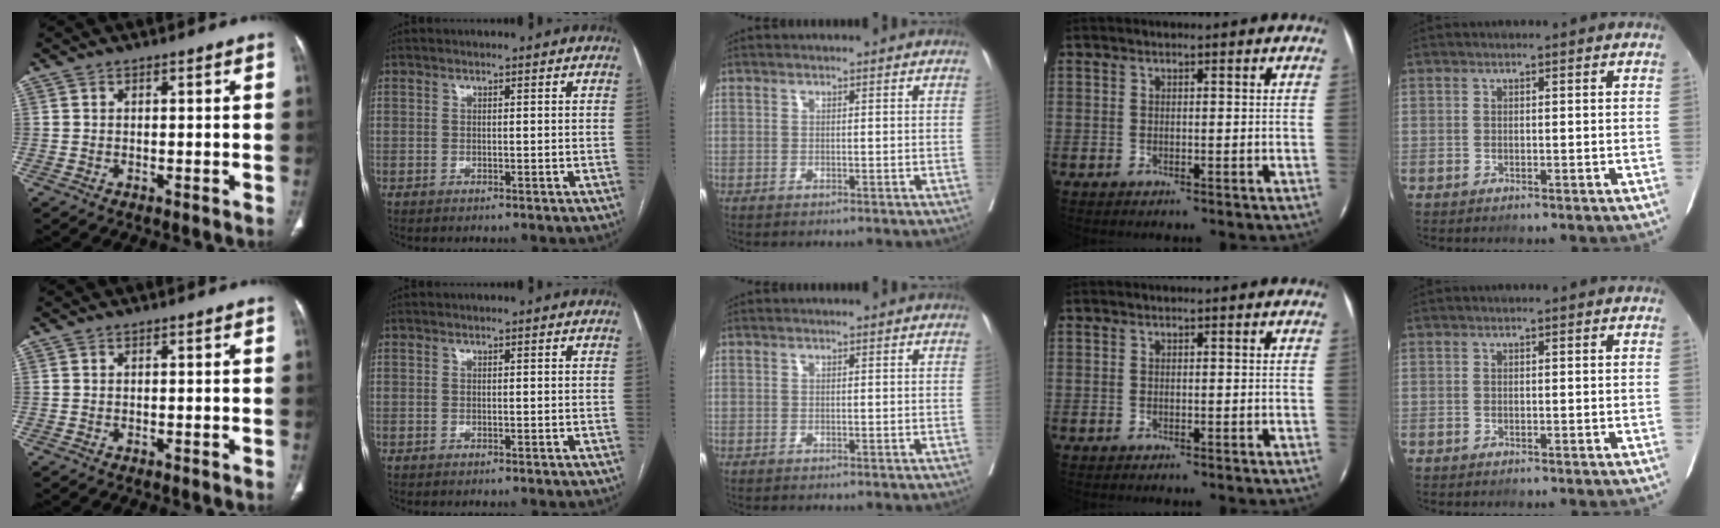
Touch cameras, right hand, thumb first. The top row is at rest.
{}